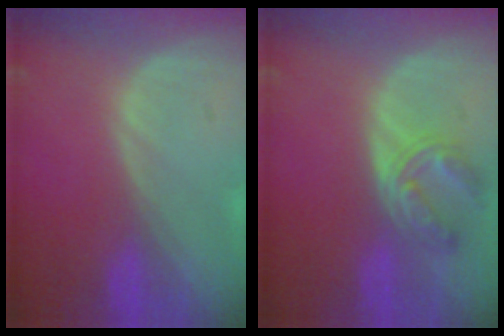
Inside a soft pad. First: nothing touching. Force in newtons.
{"total": 5.5, "press": 5.4, "slide": 1.0}